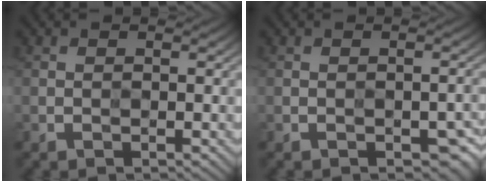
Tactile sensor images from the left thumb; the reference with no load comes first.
{"total": 4.9, "force": [-2.4, 2.8, 3.3], "torque": [-0.033, -0.021, -0.022]}